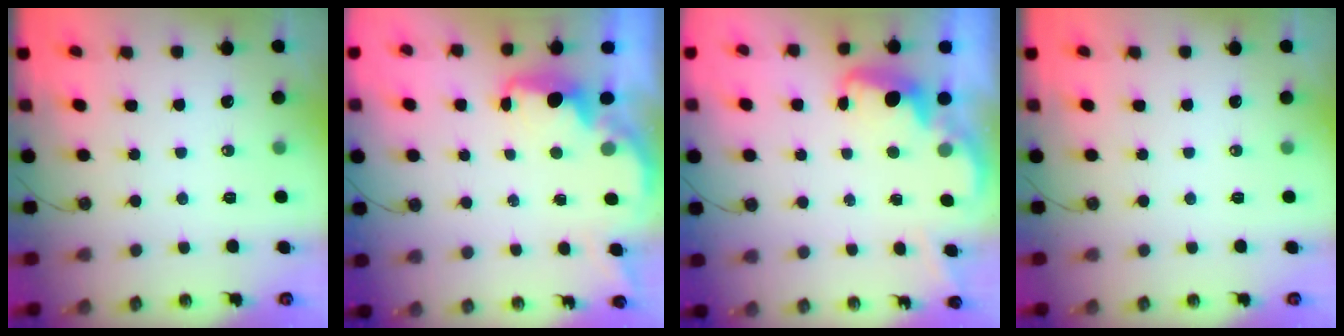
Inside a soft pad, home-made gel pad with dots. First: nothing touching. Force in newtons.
{"total": 2.3, "press": 2.2, "slide": 0.8}
{"total": 2.6, "press": 2.4, "slide": 0.8}
{"total": 0.0}